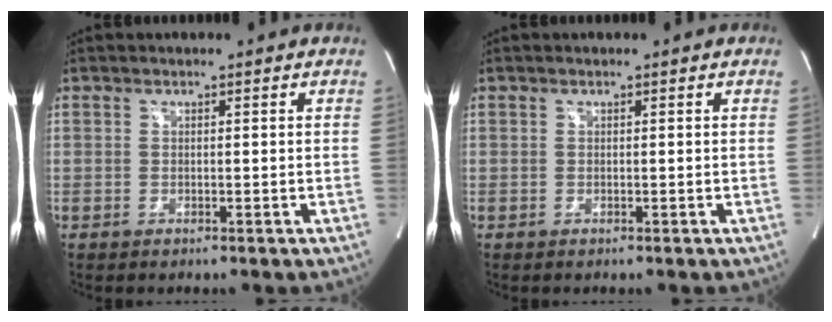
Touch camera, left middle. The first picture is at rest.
{"total": 0.0}